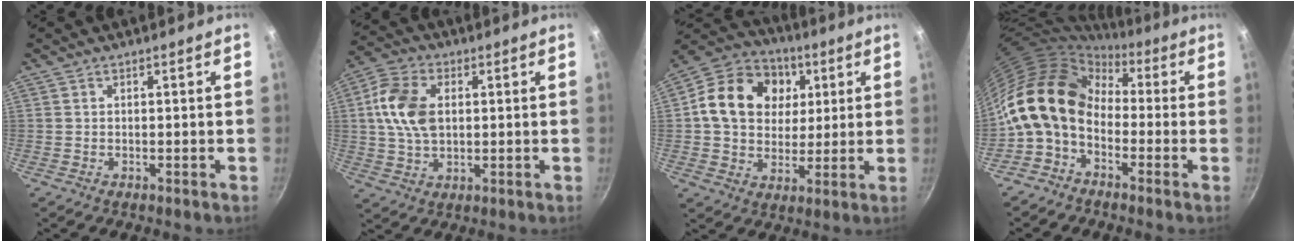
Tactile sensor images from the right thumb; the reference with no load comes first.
{"total": 11.4, "force": [1.6, 7.5, 8.4], "torque": [-0.150, 0.010, 0.023]}
{"total": 18.1, "force": [4.1, 14.4, 10.2], "torque": [-0.158, 0.009, 0.058]}
{"total": 15.3, "force": [-1.3, 11.1, 10.4], "torque": [-0.182, 0.044, -0.049]}